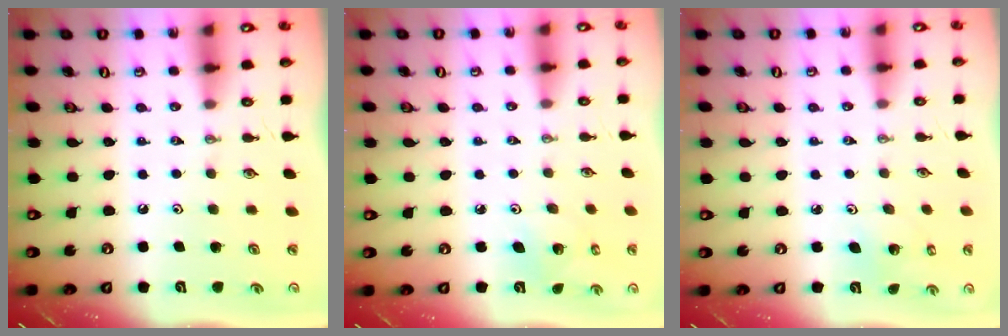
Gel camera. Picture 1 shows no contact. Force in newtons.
{"total": 2.9, "press": 2.9, "slide": 0.2}
{"total": 2.6, "press": 2.6, "slide": 0.2}